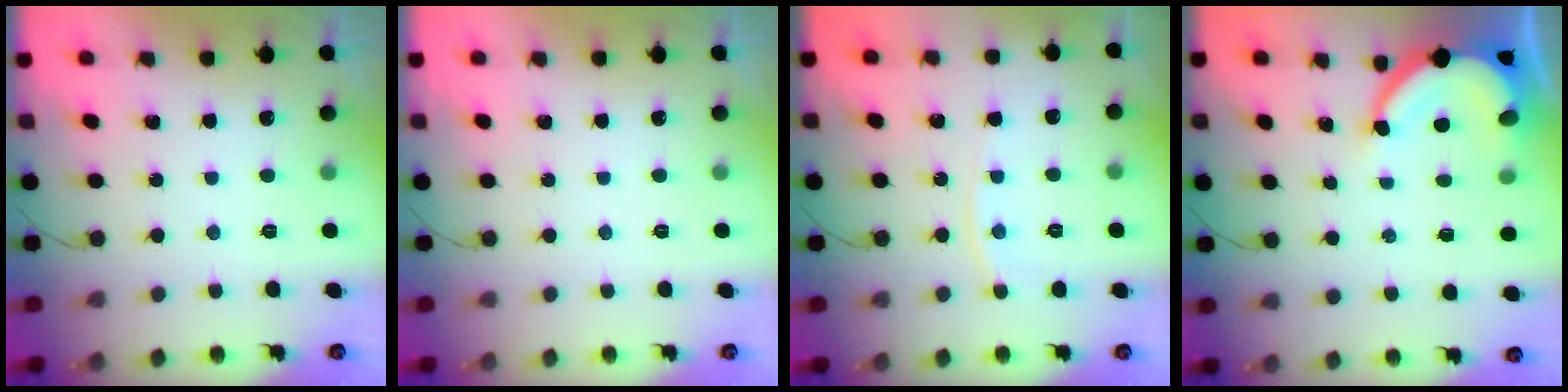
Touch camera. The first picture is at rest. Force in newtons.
{"total": 0.0}
{"total": 4.5, "press": 4.4, "slide": 0.7}
{"total": 8.0, "press": 8.0, "slide": 0.7}